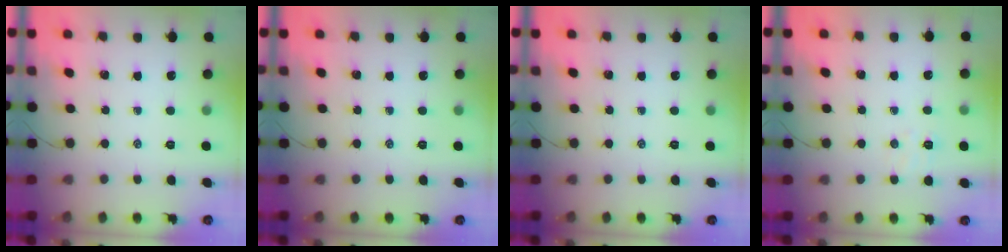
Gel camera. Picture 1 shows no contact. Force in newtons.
{"total": 0.0}
{"total": 0.0}
{"total": 5.0, "press": 4.8, "slide": 1.2}